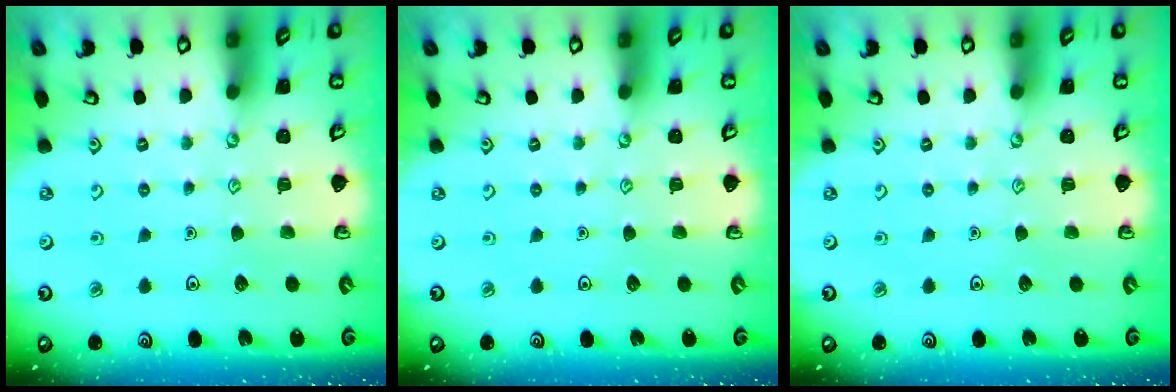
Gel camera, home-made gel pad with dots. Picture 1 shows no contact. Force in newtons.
{"total": 0.0}
{"total": 0.0}